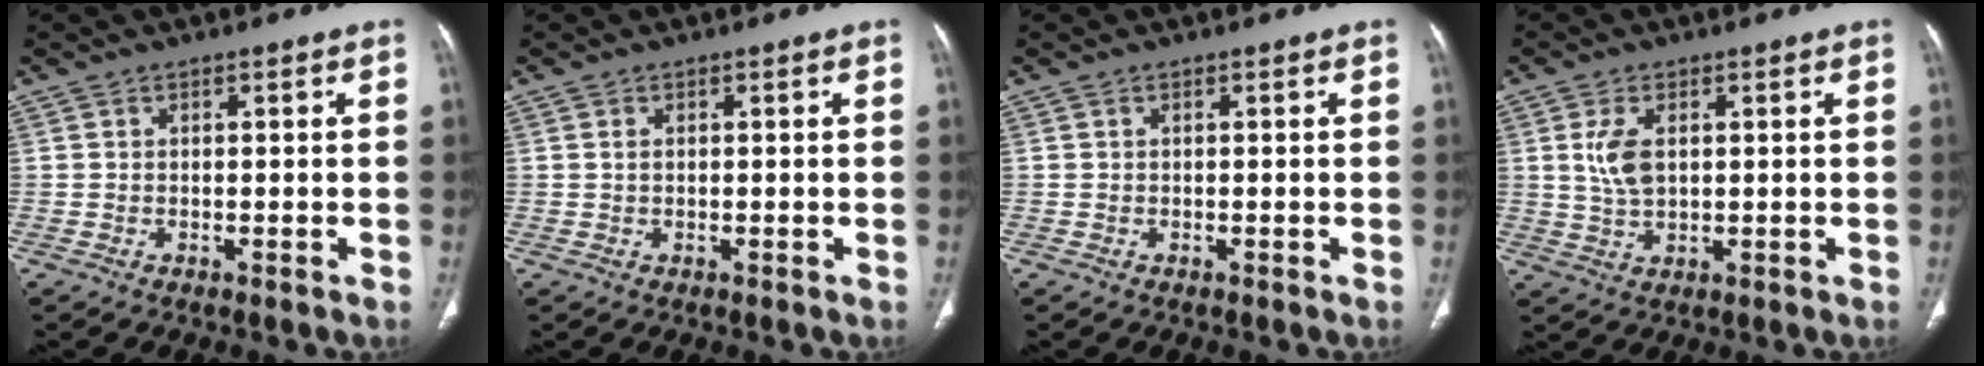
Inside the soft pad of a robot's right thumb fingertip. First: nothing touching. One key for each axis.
{"total": 0.6, "fx": 0.2, "fy": 0.4, "fz": 0.5, "tx": -0.012, "ty": 0.002, "tz": 0.004}
{"total": 0.0}
{"total": 5.4, "fx": 1.3, "fy": 2.9, "fz": 4.4, "tx": -0.093, "ty": -0.004, "tz": 0.029}